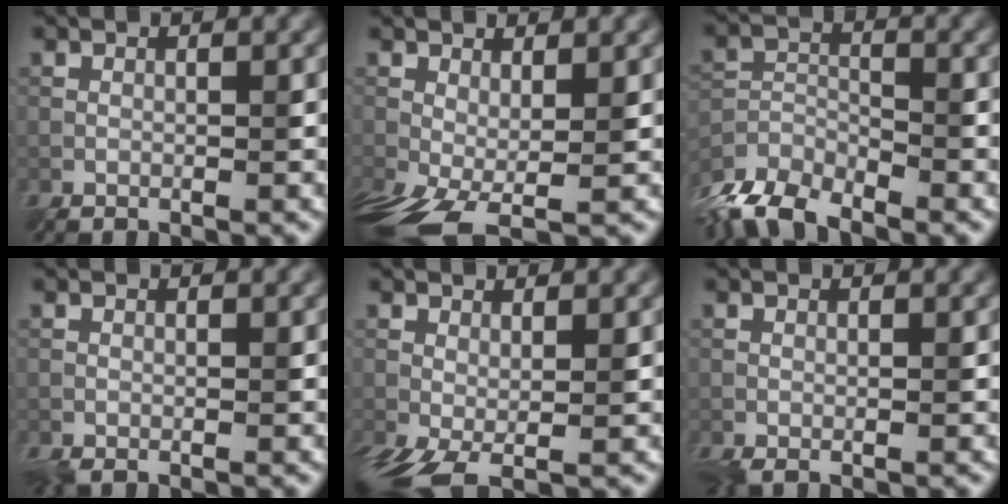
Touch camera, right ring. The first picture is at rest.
{"total": 6.0, "force": [-2.3, 2.6, 4.9], "torque": [-0.100, -0.029, -0.029]}
{"total": 6.4, "force": [-5.8, 2.0, 1.7], "torque": [-0.038, -0.012, -0.115]}
{"total": 0.6, "force": [-0.3, 0.2, 0.5], "torque": [-0.014, -0.003, -0.007]}
{"total": 5.1, "force": [-1.4, 2.1, 4.5], "torque": [-0.090, -0.015, -0.014]}
{"total": 0.9, "force": [-0.3, 0.3, 0.8], "torque": [-0.019, -0.002, -0.007]}